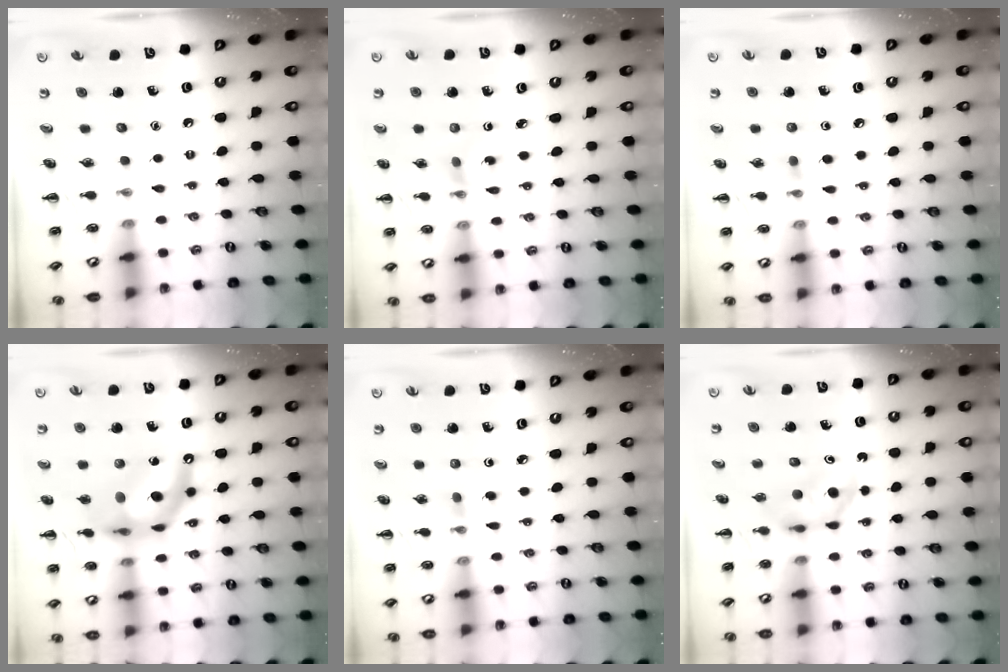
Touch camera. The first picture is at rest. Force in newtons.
{"total": 1.3, "press": 1.0, "slide": 0.7}
{"total": 3.5, "press": 3.3, "slide": 1.3}
{"total": 13.0, "press": 12.6, "slide": 3.0}
{"total": 2.7, "press": 2.4, "slide": 1.1}
{"total": 4.1, "press": 4.0, "slide": 0.9}